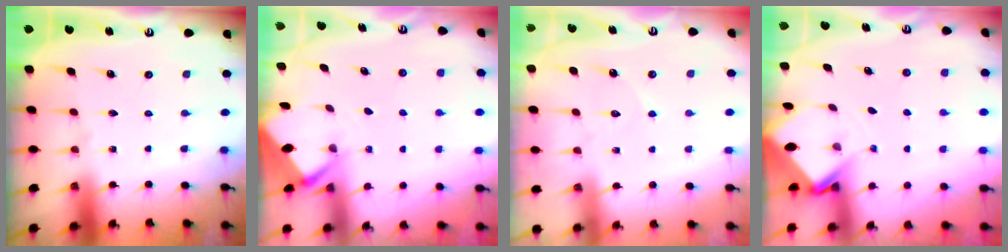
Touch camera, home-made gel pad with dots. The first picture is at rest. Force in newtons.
{"total": 2.3, "press": 2.3, "slide": 0.1}
{"total": 5.3, "press": 5.2, "slide": 0.5}
{"total": 2.9, "press": 2.9, "slide": 0.3}